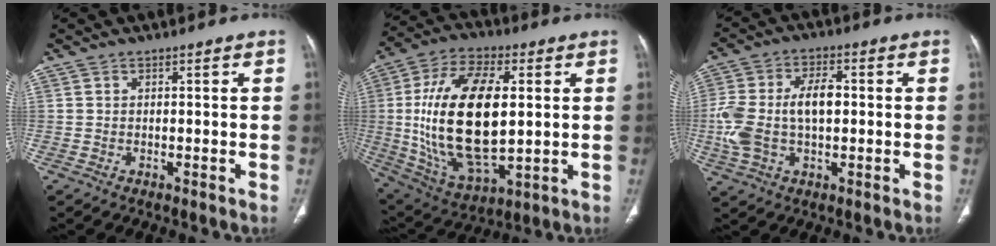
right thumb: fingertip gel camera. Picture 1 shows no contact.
{"total": 24.2, "force": [1.7, 11.9, 21.0], "torque": [-0.400, -0.008, 0.040]}
{"total": 12.9, "force": [-0.1, 7.4, 10.5], "torque": [-0.223, 0.025, 0.001]}